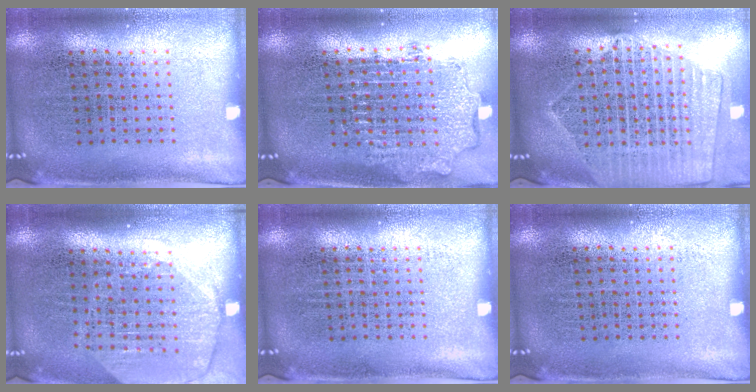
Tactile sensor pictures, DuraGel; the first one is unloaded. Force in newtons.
{"total": 2.0, "press": 1.5, "slide": 1.3}
{"total": 2.1, "press": 1.9, "slide": 0.9}
{"total": 2.1, "press": 1.8, "slide": 0.9}
{"total": 0.0}
{"total": 0.0}